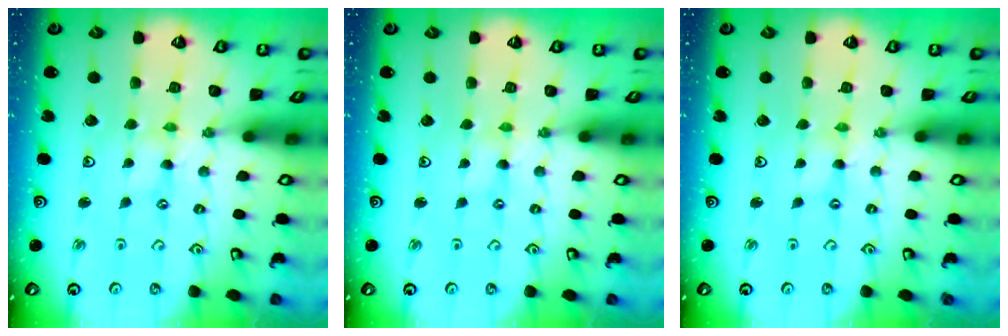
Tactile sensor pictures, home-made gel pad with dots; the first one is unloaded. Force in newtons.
{"total": 0.0}
{"total": 0.0}